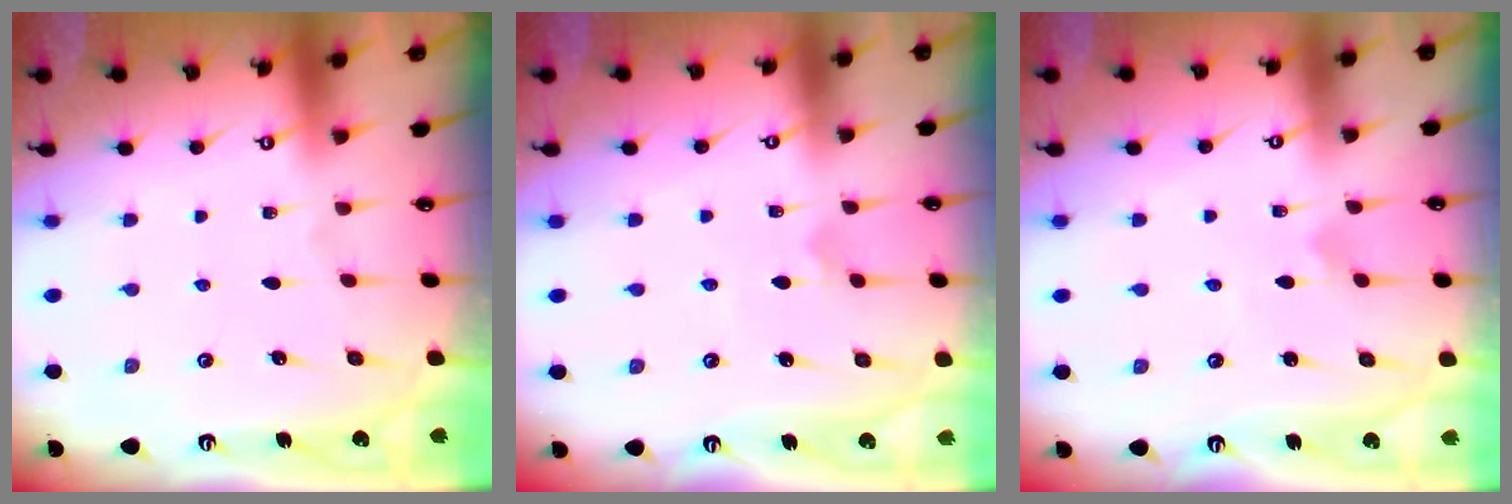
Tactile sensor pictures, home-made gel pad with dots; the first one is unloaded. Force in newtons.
{"total": 4.6, "press": 4.6, "slide": 0.4}
{"total": 2.2, "press": 2.2, "slide": 0.1}